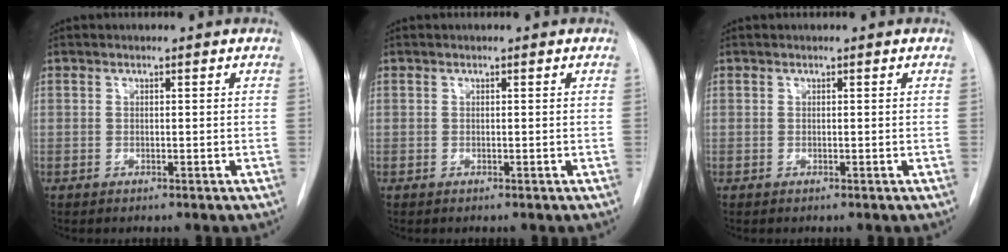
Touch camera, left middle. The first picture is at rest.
{"total": 0.0}
{"total": 0.0}